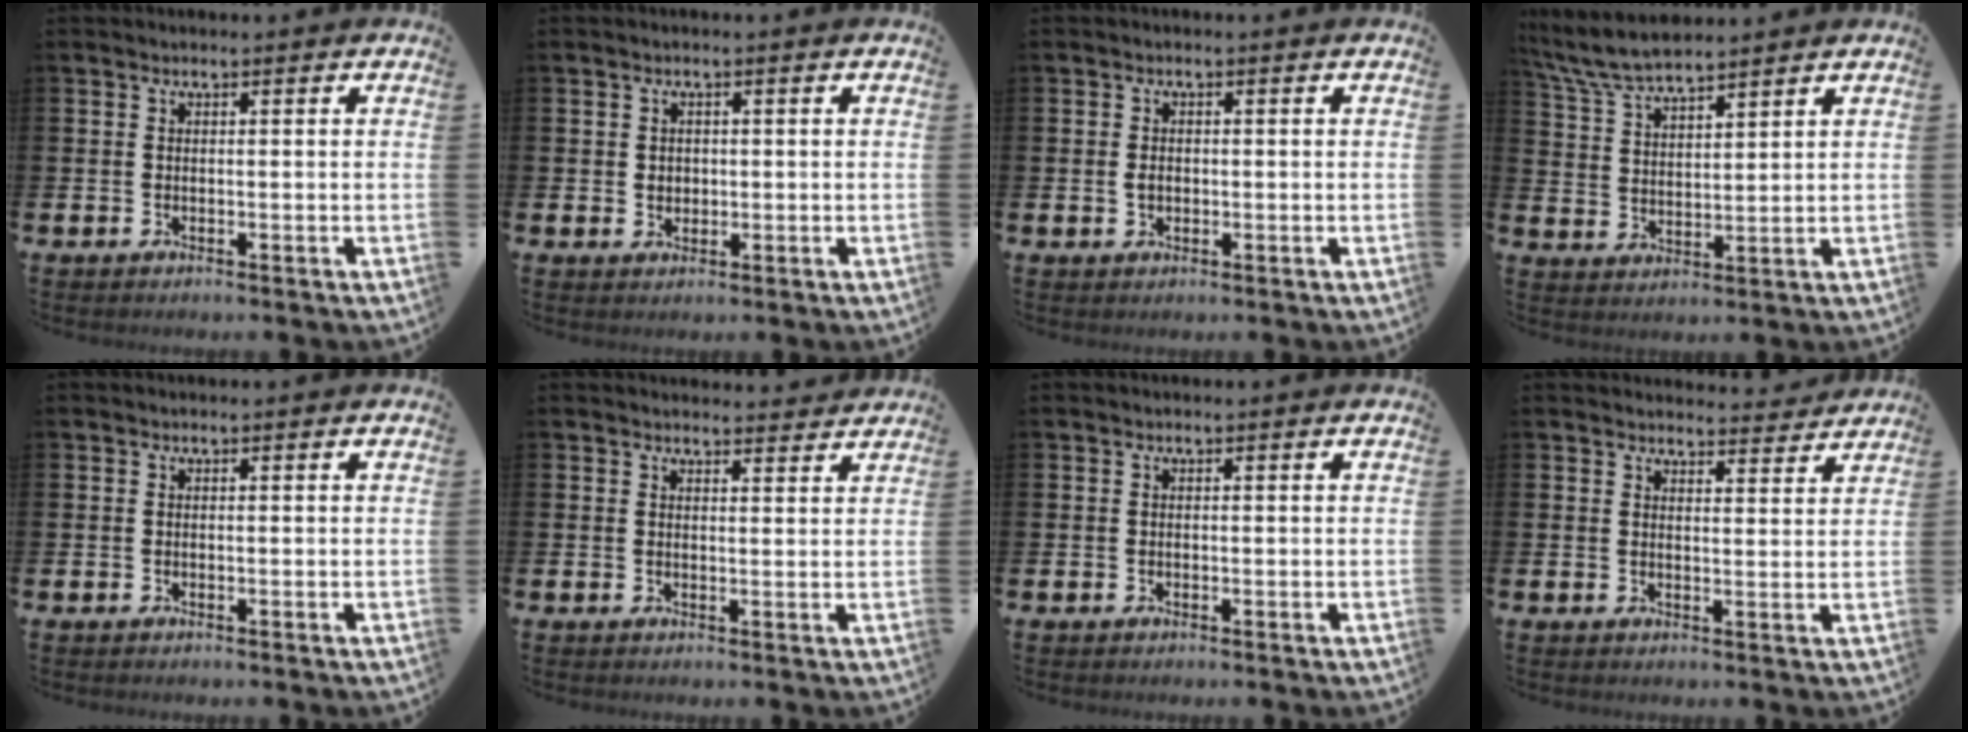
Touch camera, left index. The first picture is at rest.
{"total": 1.5, "force": [0.5, 1.3, 0.5], "torque": [0.007, 0.003, 0.003]}
{"total": 1.5, "force": [-0.2, 1.1, 1.0], "torque": [-0.019, 0.008, -0.006]}
{"total": 6.8, "force": [6.4, 0.9, 2.1], "torque": [-0.067, -0.022, 0.119]}
{"total": 0.0}
{"total": 2.2, "force": [2.2, 0.3, -0.1], "torque": [0.005, -0.014, 0.037]}
{"total": 0.0}
{"total": 3.3, "force": [3.3, 0.3, 0.0], "torque": [0.003, -0.022, 0.057]}